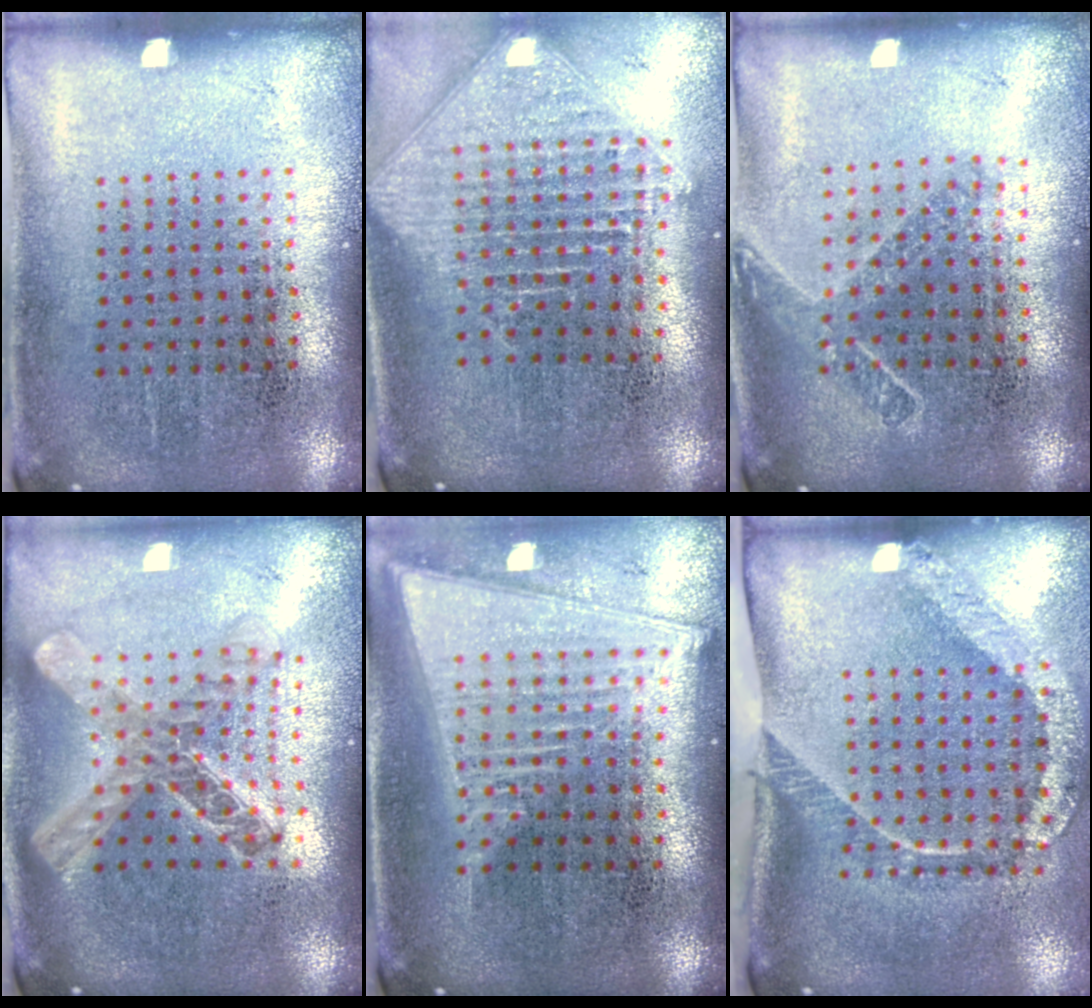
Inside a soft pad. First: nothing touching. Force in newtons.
{"total": 2.5, "press": 1.9, "slide": 1.6}
{"total": 1.6, "press": 1.2, "slide": 1.0}
{"total": 2.3, "press": 1.9, "slide": 1.3}
{"total": 2.2, "press": 1.8, "slide": 1.2}
{"total": 2.4, "press": 1.6, "slide": 1.8}